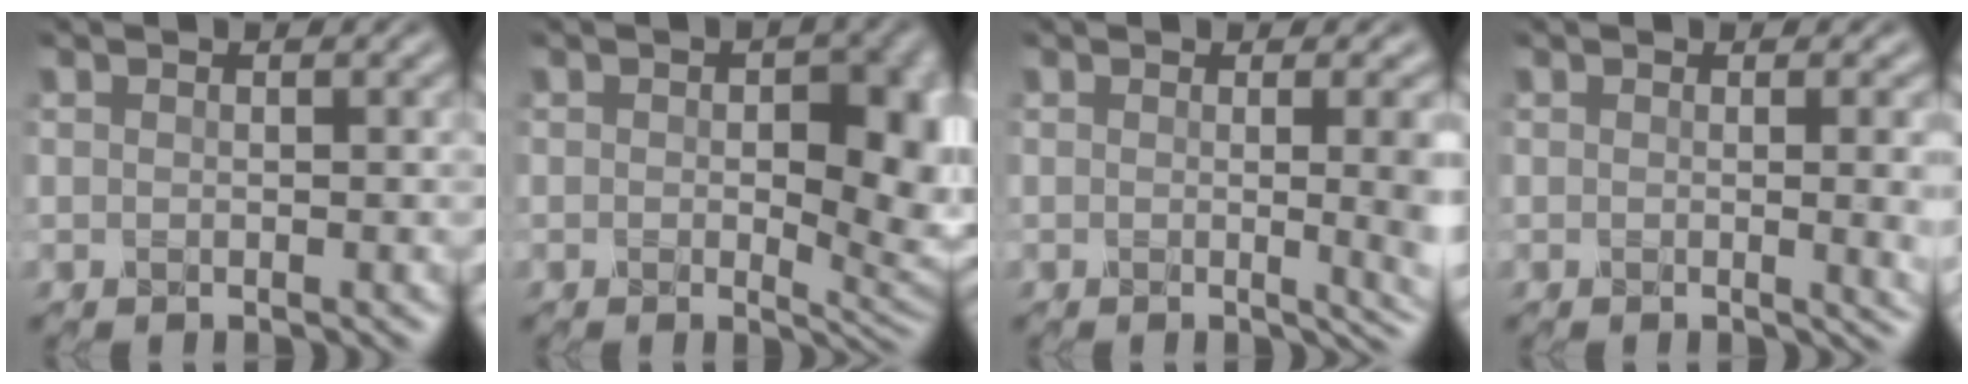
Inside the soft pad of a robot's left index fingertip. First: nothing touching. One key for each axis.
{"total": 9.2, "fx": 0.4, "fy": 5.5, "fz": 7.3, "tx": -0.111, "ty": -0.015, "tz": 0.013}
{"total": 4.7, "fx": 0.0, "fy": 1.8, "fz": 4.3, "tx": -0.036, "ty": -0.015, "tz": 0.010}
{"total": 3.4, "fx": 0.2, "fy": 1.2, "fz": 3.1, "tx": -0.042, "ty": -0.017, "tz": 0.016}